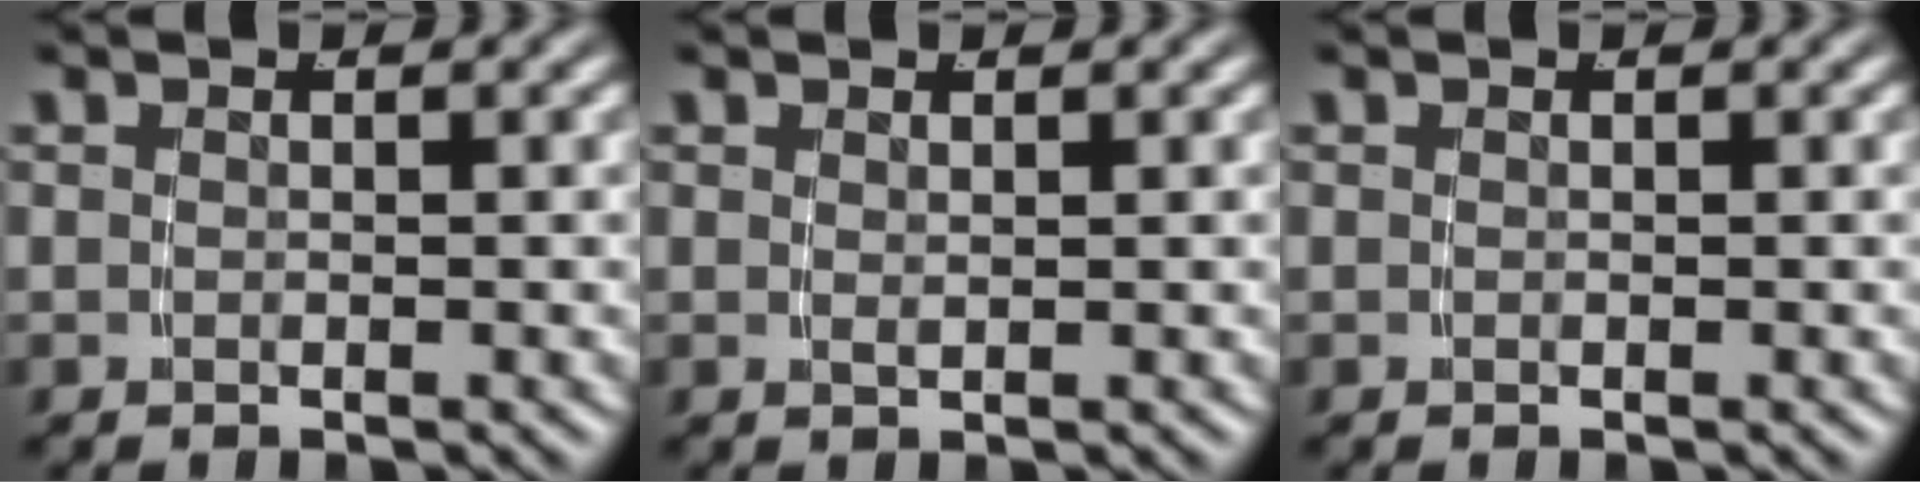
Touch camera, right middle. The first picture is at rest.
{"total": 0.8, "force": [0.5, -0.6, 0.1], "torque": [0.002, -0.003, 0.014]}
{"total": 0.0}